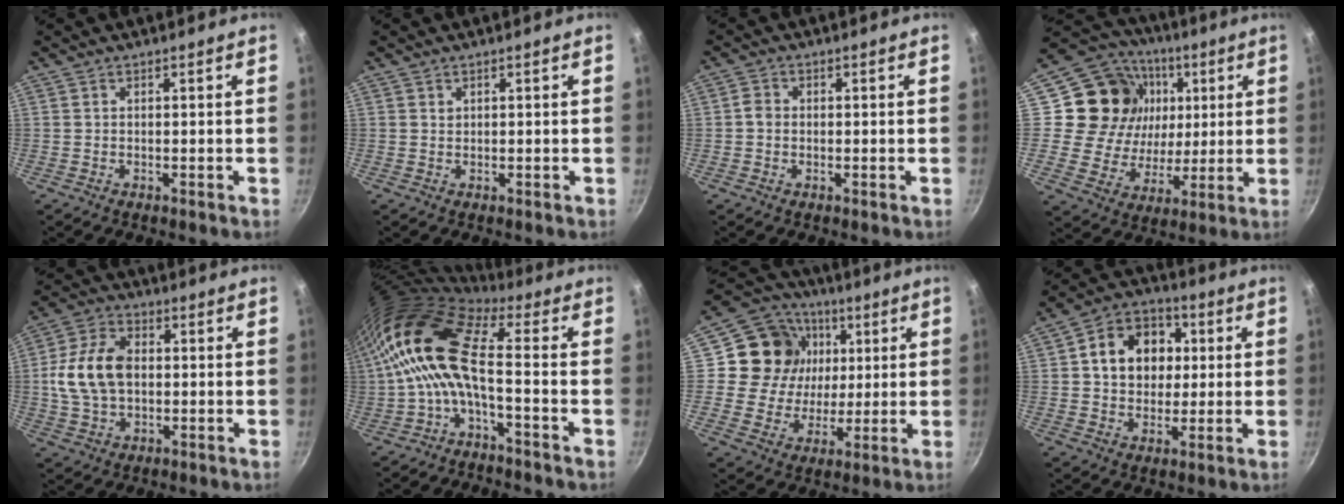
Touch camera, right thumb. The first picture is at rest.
{"total": 0.6, "force": [0.4, 0.5, 0.2], "torque": [-0.001, 0.000, 0.006]}
{"total": 2.2, "force": [-0.2, 1.9, 1.1], "torque": [-0.015, 0.009, -0.007]}
{"total": 19.8, "force": [4.7, 17.0, 9.1], "torque": [-0.145, 0.003, 0.082]}
{"total": 12.6, "force": [0.5, 8.6, 9.2], "torque": [-0.163, 0.018, 0.002]}
{"total": 14.8, "force": [-0.8, 5.8, 13.6], "torque": [-0.284, 0.029, -0.028]}
{"total": 16.7, "force": [3.7, 14.9, 6.6], "torque": [-0.095, 0.006, 0.057]}
{"total": 13.6, "force": [2.4, 10.9, 7.7], "torque": [-0.089, 0.017, 0.027]}